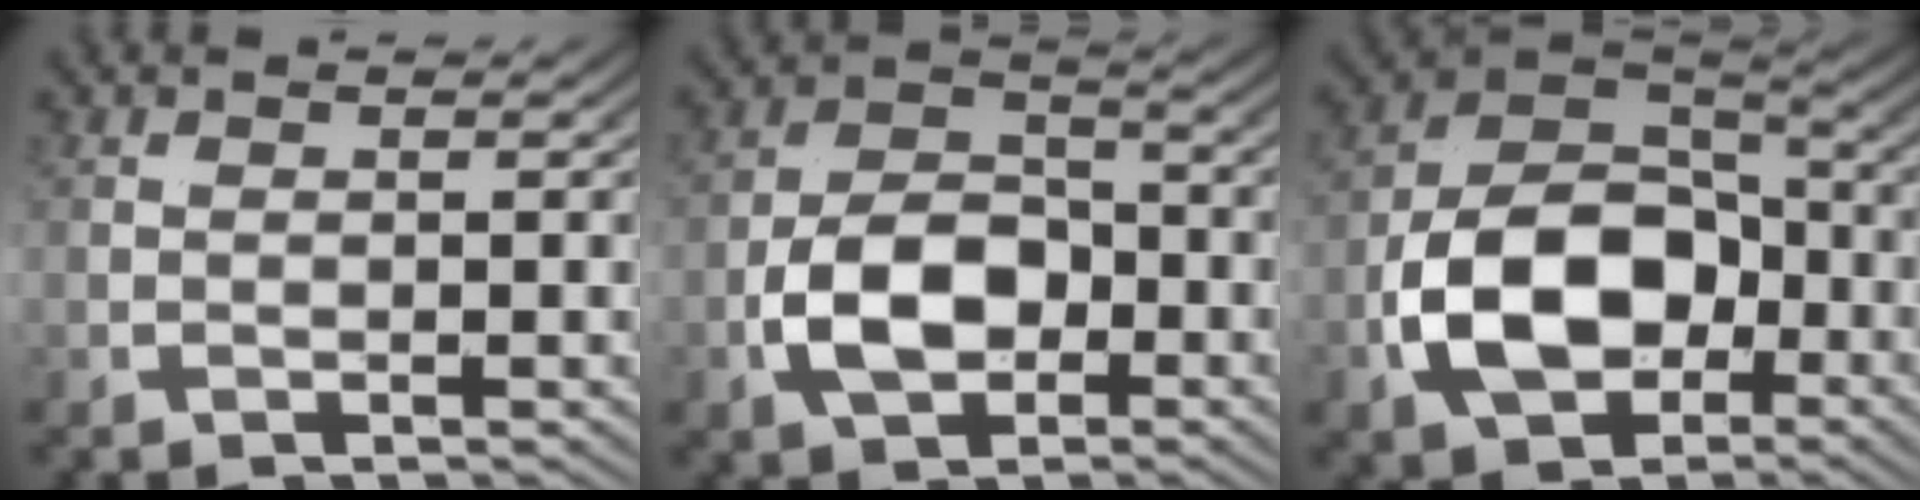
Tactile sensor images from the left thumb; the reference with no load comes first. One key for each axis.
{"total": 6.7, "fx": -2.8, "fy": 4.0, "fz": 4.5, "tx": -0.104, "ty": -0.006, "tz": -0.046}
{"total": 11.2, "fx": -3.7, "fy": 6.9, "fz": 8.1, "tx": -0.193, "ty": -0.016, "tz": -0.053}